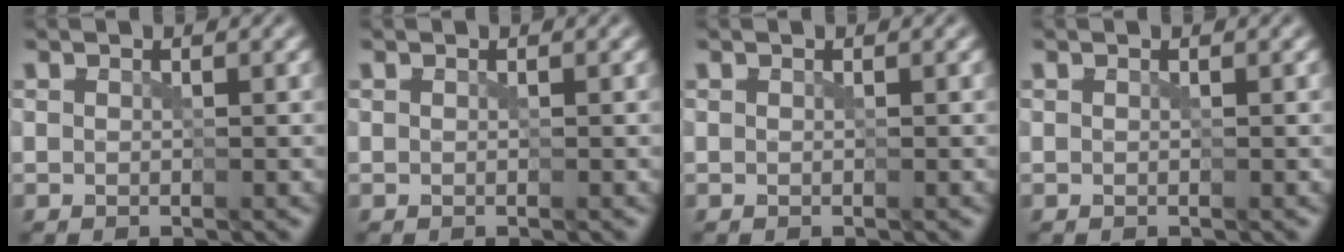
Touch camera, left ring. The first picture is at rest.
{"total": 0.0}
{"total": 0.0}
{"total": 0.0}